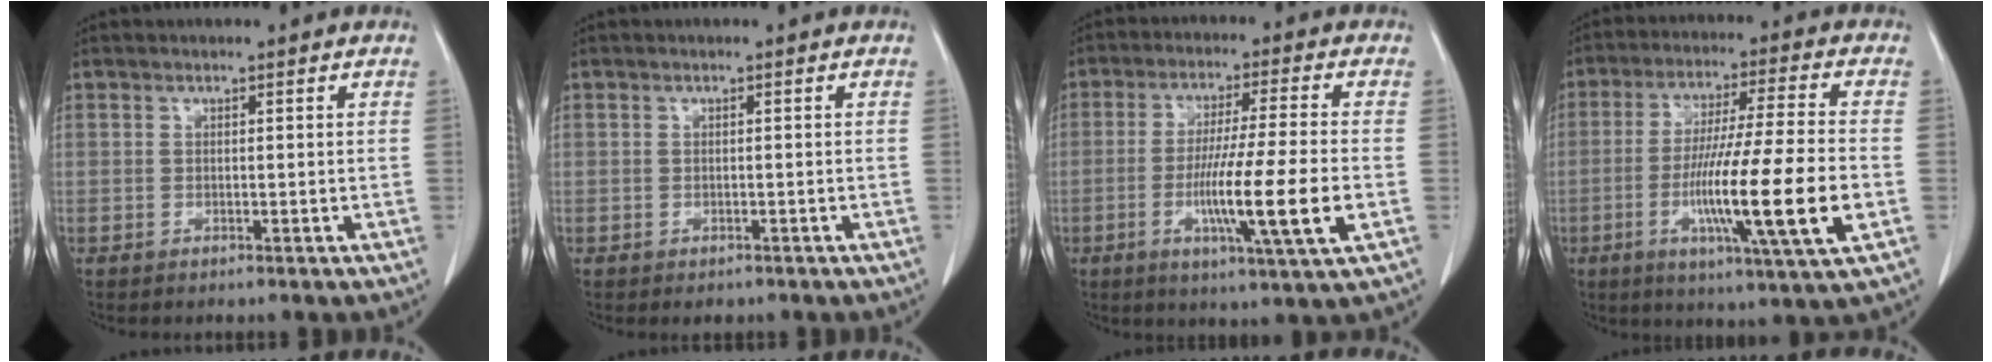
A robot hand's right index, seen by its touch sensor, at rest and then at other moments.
{"total": 1.4, "force": [-0.9, 1.0, 0.3], "torque": [-0.006, 0.001, -0.007]}
{"total": 13.2, "force": [-3.4, -0.6, 12.7], "torque": [-0.228, -0.021, -0.063]}
{"total": 17.8, "force": [-4.5, -0.2, 17.2], "torque": [-0.300, -0.019, -0.079]}